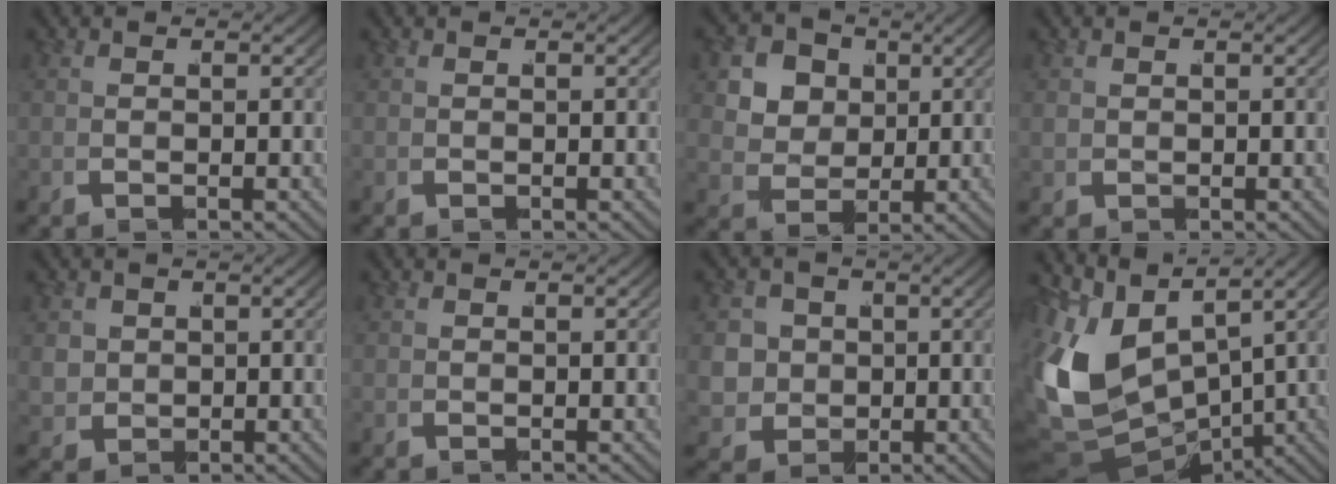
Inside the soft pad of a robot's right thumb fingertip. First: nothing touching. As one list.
[{"total": 0.0}, {"total": 8.3, "force": [1.0, 6.9, 4.5], "torque": [-0.109, -0.027, 0.014]}, {"total": 0.9, "force": [0.3, 0.8, 0.3], "torque": [-0.013, -0.007, 0.011]}, {"total": 2.9, "force": [0.3, 2.6, 1.3], "torque": [-0.043, -0.028, 0.020]}, {"total": 0.0}, {"total": 7.6, "force": [-0.6, 6.7, 3.6], "torque": [-0.096, -0.042, -0.003]}, {"total": 13.3, "force": [-1.3, 9.2, 9.5], "torque": [-0.228, -0.052, 0.002]}]